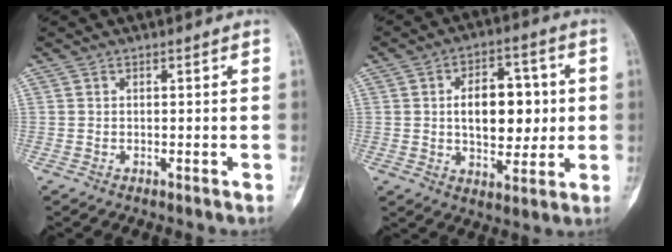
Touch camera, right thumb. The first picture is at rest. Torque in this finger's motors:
{"motor_torque": [0.36, 0.39, 0.09, 0.06, 0.28]}